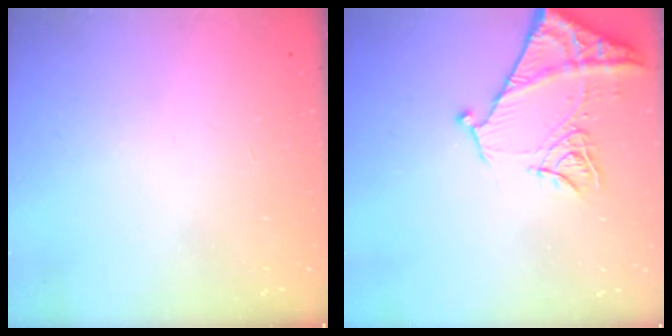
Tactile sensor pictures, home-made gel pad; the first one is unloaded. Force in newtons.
{"total": 11.9, "press": 11.8, "slide": 1.4}